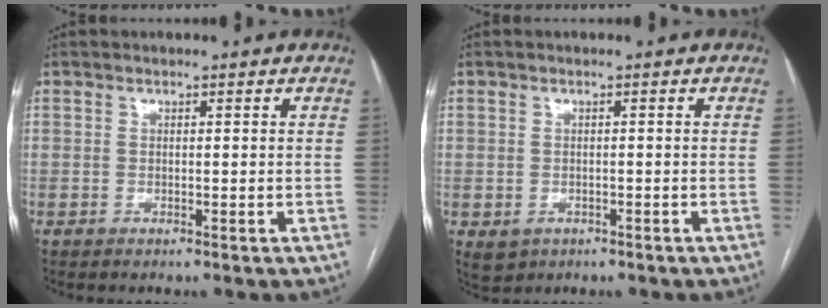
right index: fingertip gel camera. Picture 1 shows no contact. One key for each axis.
{"total": 2.8, "fx": -1.1, "fy": 2.4, "fz": 0.9, "tx": -0.013, "ty": -0.002, "tz": -0.006}